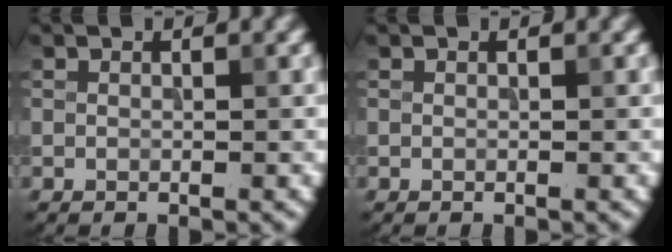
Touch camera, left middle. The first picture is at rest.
{"total": 0.0}